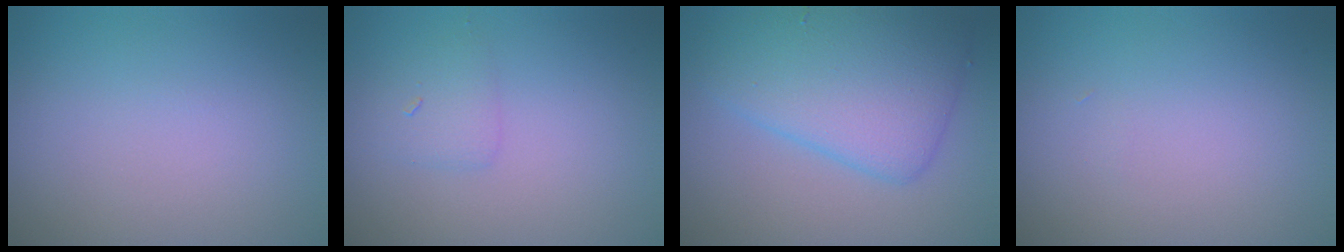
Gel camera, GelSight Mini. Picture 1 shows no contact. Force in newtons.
{"total": 1.5, "press": 1.5, "slide": 0.2}
{"total": 6.5, "press": 6.5, "slide": 0.4}
{"total": 0.0}